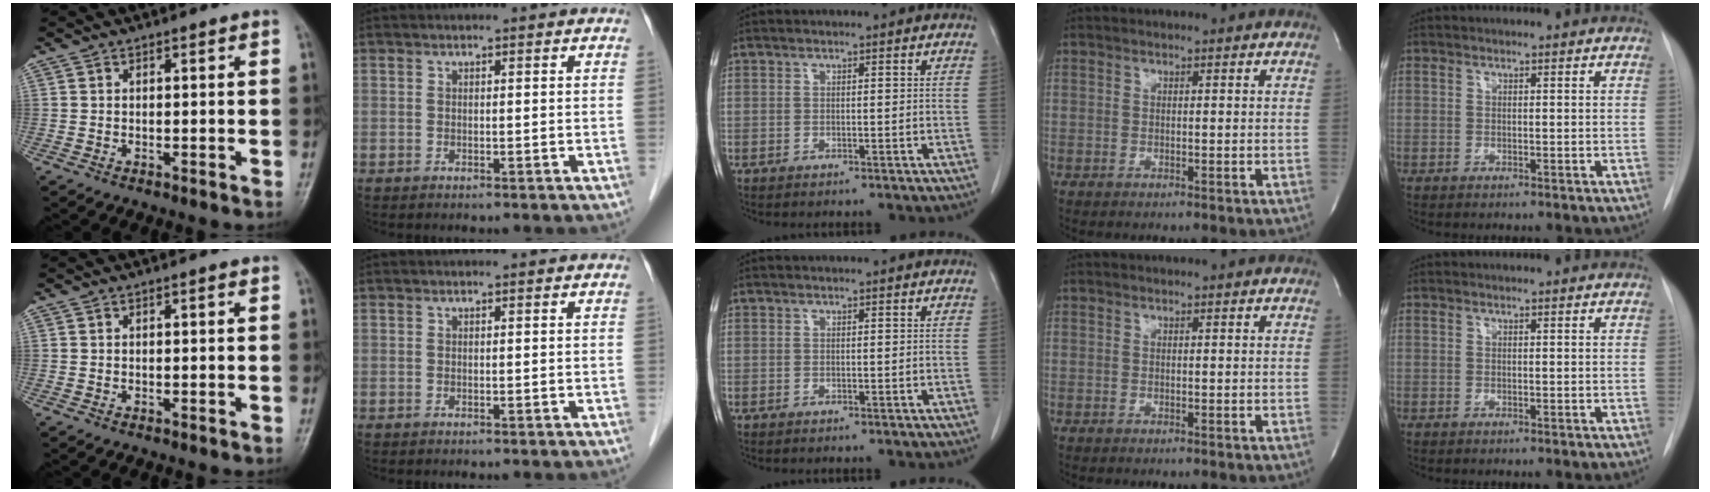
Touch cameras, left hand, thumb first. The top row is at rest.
{}